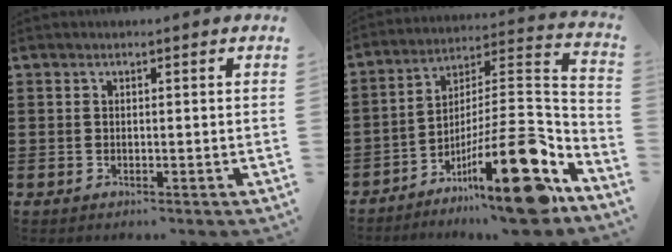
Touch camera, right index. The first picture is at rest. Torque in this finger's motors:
{"motor_torque": [0.36, 1.21, 0.21, -0.01]}